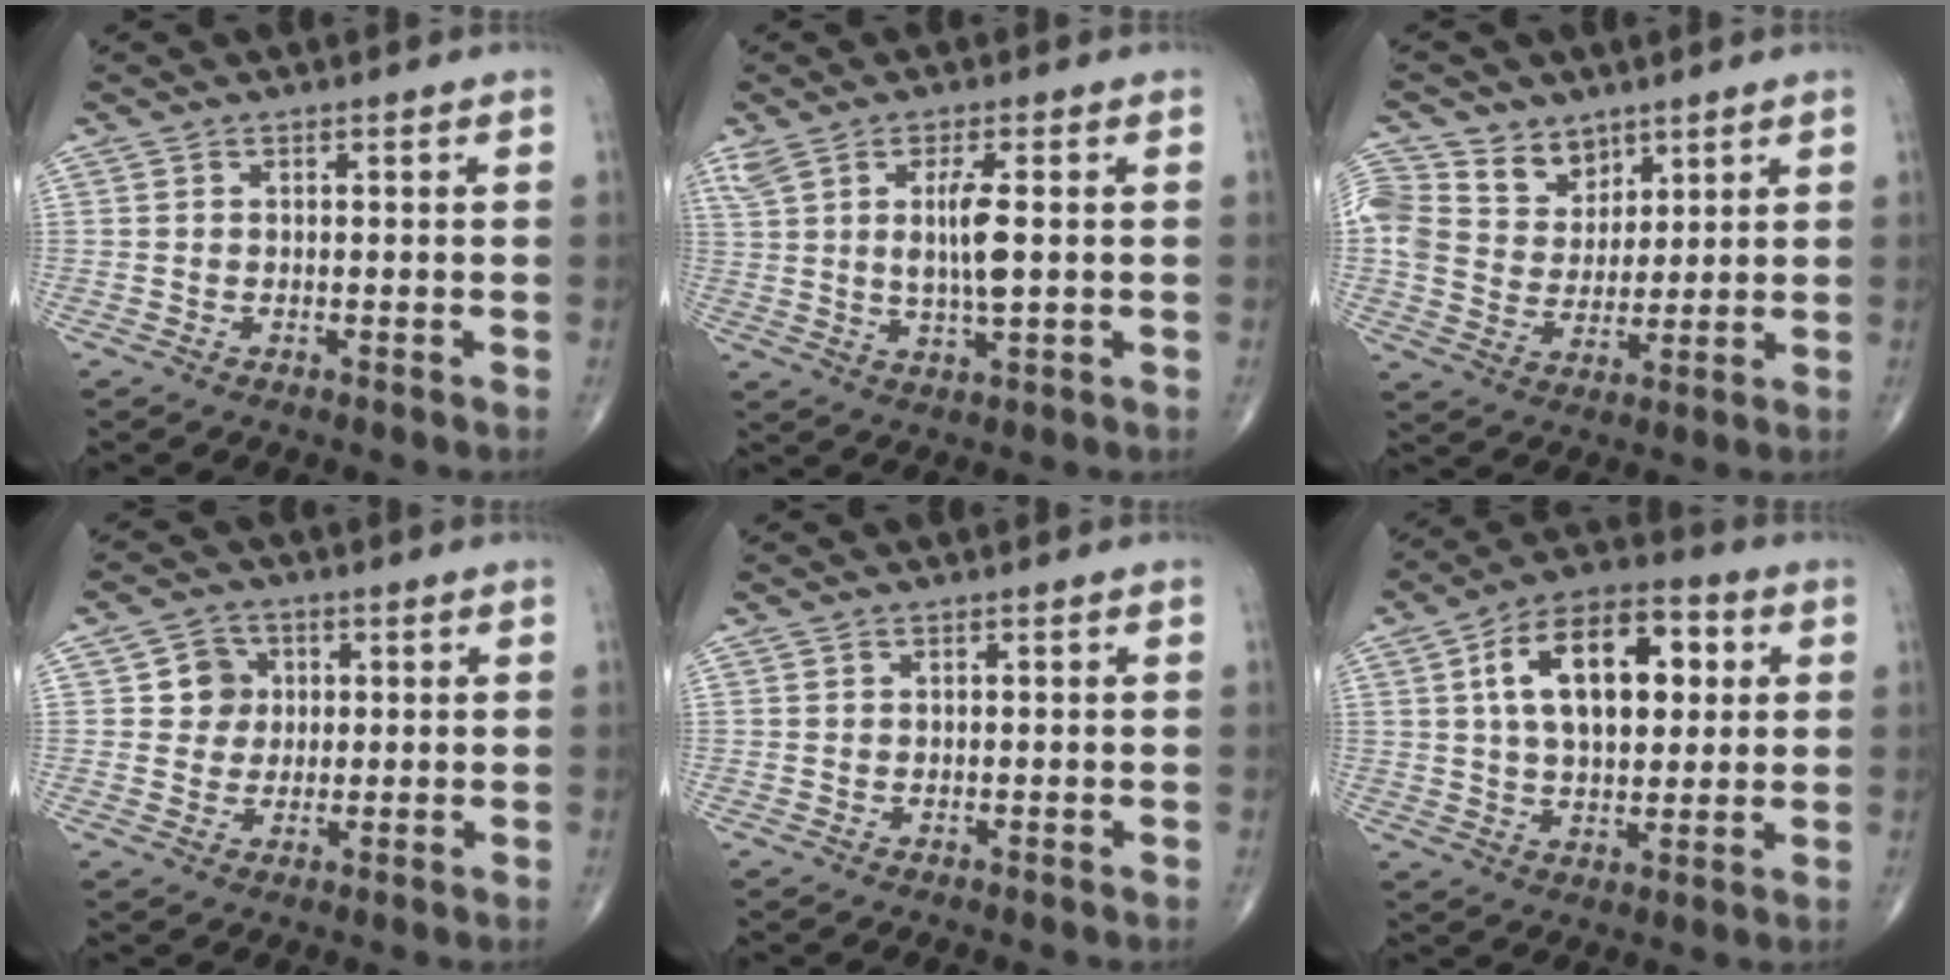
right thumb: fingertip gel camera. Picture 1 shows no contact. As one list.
[{"total": 8.1, "force": [1.5, 2.3, 7.6], "torque": [-0.153, -0.005, 0.036]}, {"total": 12.6, "force": [6.4, 9.8, 4.6], "torque": [-0.068, -0.021, 0.129]}, {"total": 5.3, "force": [1.2, 5.0, 1.5], "torque": [0.009, 0.004, 0.013]}, {"total": 0.0}, {"total": 17.9, "force": [4.4, 10.0, 14.2], "torque": [-0.200, 0.012, 0.066]}]